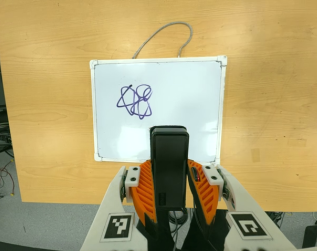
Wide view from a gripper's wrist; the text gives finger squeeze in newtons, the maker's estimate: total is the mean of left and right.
{"total": 3.3, "left": 1.7, "right": 4.8}